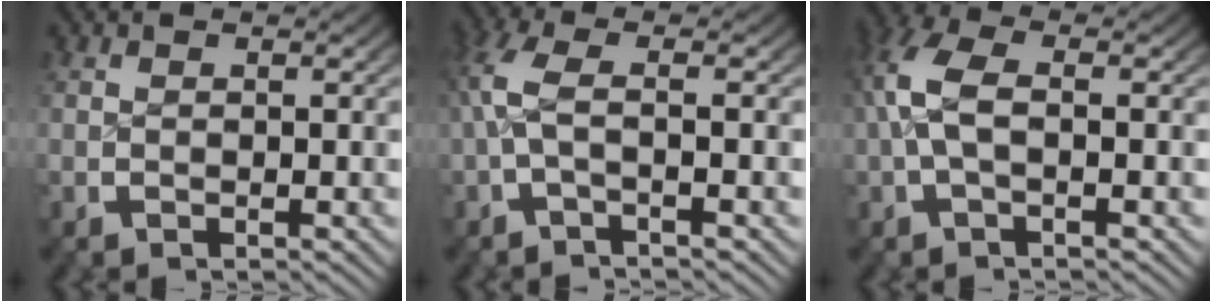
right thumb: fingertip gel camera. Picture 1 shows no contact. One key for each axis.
{"total": 3.4, "fx": -0.2, "fy": 1.2, "fz": 3.2, "tx": -0.090, "ty": -0.002, "tz": 0.000}
{"total": 4.8, "fx": 0.3, "fy": 2.6, "fz": 4.1, "tx": -0.107, "ty": -0.004, "tz": 0.010}